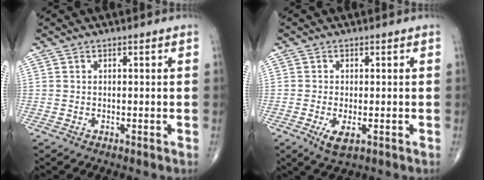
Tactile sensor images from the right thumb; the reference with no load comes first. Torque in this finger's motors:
{"motor_torque": [-0.16, 0.18, 0.23, 0.22, 0.10]}